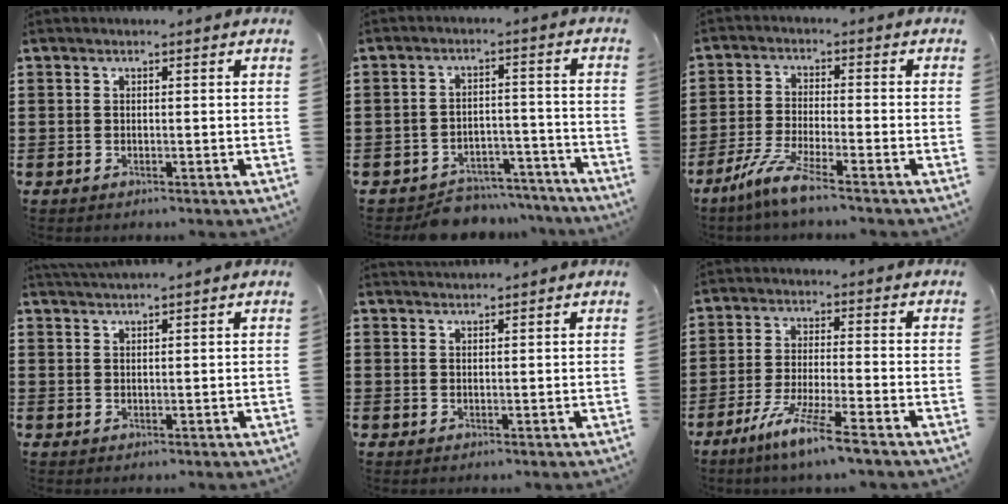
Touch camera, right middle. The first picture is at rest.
{"total": 5.2, "force": [-5.0, 1.2, 0.4], "torque": [-0.005, 0.016, -0.100]}
{"total": 6.2, "force": [-4.6, 0.1, 4.1], "torque": [-0.099, -0.020, -0.092]}
{"total": 1.5, "force": [1.5, -0.1, 0.3], "torque": [-0.008, 0.002, 0.028]}
{"total": 1.2, "force": [1.2, 0.0, -0.1], "torque": [-0.003, -0.003, 0.026]}
{"total": 7.3, "force": [-5.6, -0.2, 4.7], "torque": [-0.093, -0.013, -0.103]}